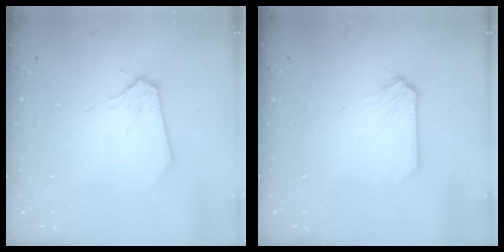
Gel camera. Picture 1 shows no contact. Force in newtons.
{"total": 0.0}